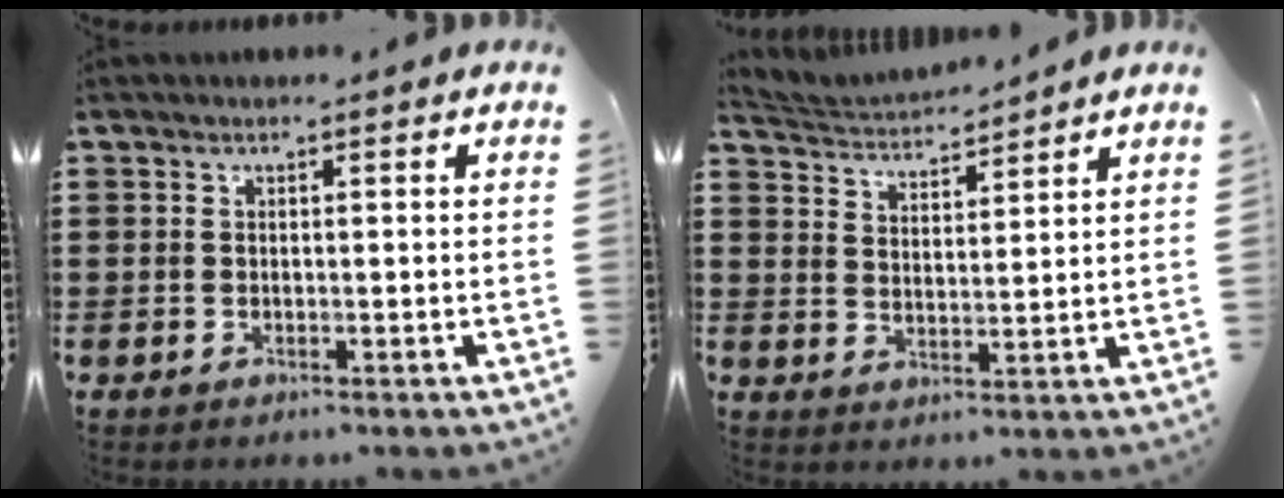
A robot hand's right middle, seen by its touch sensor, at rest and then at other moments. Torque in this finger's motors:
{"motor_torque": [0.12, 0.04, -0.16, -0.06]}